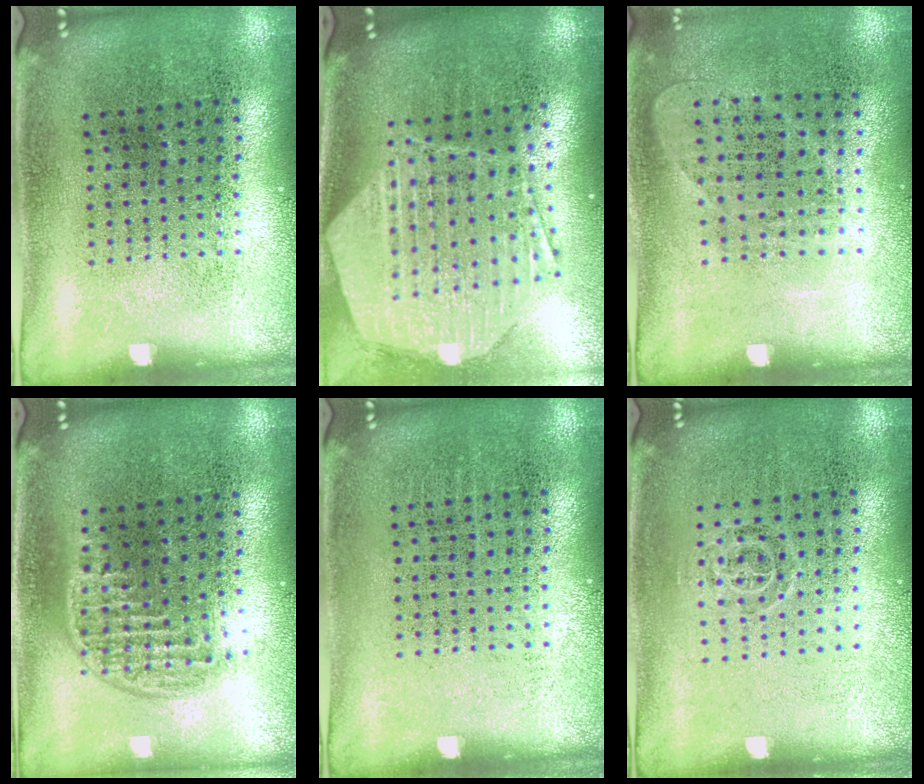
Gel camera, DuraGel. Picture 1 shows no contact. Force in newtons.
{"total": 2.9, "press": 2.3, "slide": 1.8}
{"total": 0.9, "press": 0.8, "slide": 0.4}
{"total": 1.2, "press": 1.0, "slide": 0.7}
{"total": 0.0}
{"total": 0.7, "press": 0.5, "slide": 0.6}